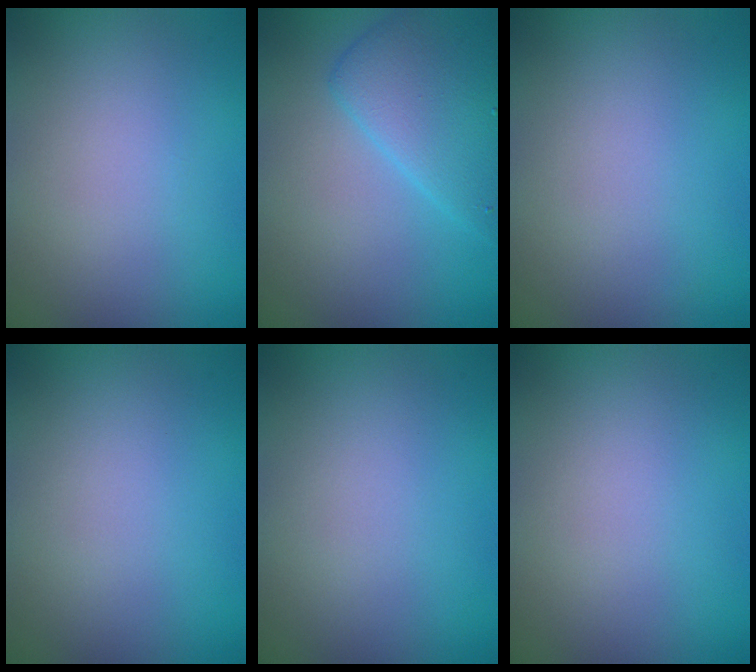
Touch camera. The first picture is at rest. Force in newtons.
{"total": 5.1, "press": 5.1, "slide": 0.2}
{"total": 0.0}
{"total": 0.0}
{"total": 0.0}
{"total": 0.0}